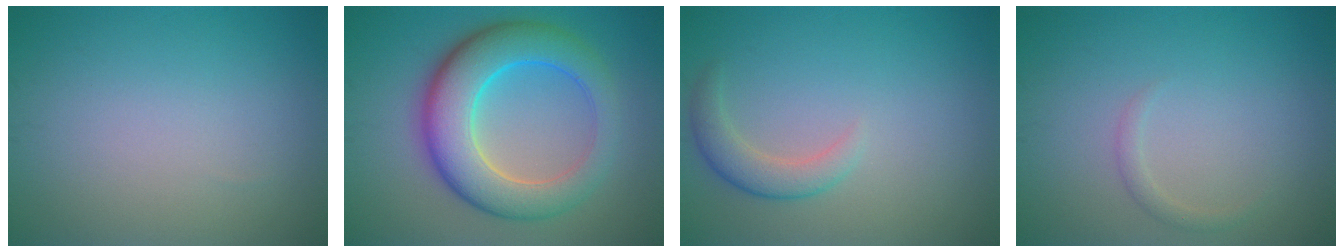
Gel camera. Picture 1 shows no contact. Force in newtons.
{"total": 8.9, "press": 8.9, "slide": 0.1}
{"total": 2.5, "press": 2.5, "slide": 0.3}
{"total": 0.9, "press": 0.9, "slide": 0.0}